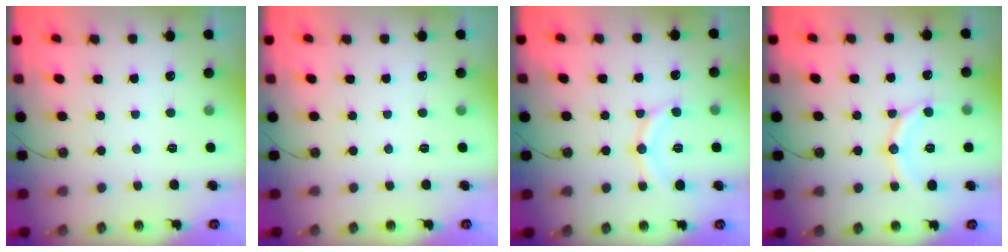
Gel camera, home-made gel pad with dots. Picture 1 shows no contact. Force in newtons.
{"total": 0.0}
{"total": 11.9, "press": 11.8, "slide": 1.1}
{"total": 12.9, "press": 12.9, "slide": 1.0}